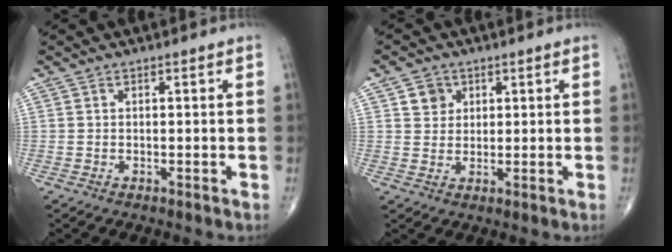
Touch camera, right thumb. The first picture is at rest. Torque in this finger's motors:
{"motor_torque": [-0.39, 0.51, -0.04, -0.12, 0.01]}